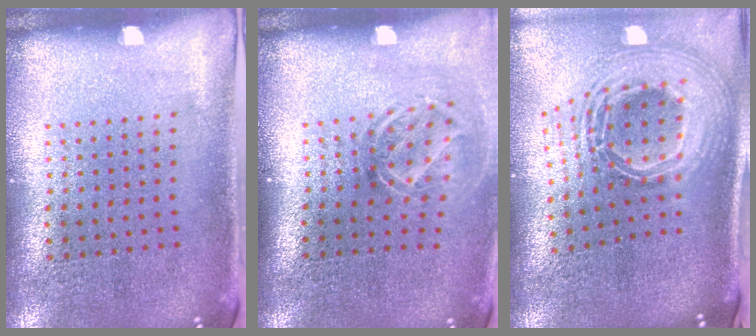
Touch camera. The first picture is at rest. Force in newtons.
{"total": 1.8, "press": 1.3, "slide": 1.3}
{"total": 2.9, "press": 2.0, "slide": 2.1}